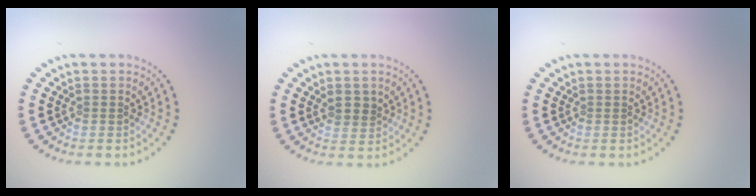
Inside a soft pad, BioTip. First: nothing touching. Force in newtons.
{"total": 1.4, "press": 1.1, "slide": 0.8}
{"total": 0.0}